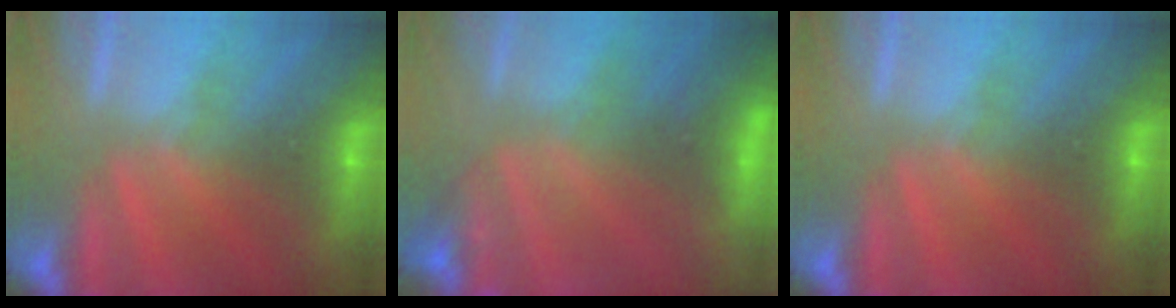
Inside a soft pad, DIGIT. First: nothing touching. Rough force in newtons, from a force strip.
{"total": 3.9}
{"total": 0.0}